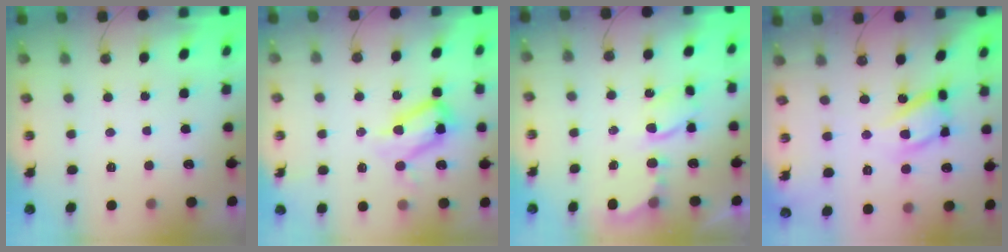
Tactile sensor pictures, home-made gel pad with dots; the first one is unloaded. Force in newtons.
{"total": 12.1, "press": 12.1, "slide": 1.2}
{"total": 6.4, "press": 6.4, "slide": 0.3}
{"total": 15.3, "press": 15.2, "slide": 1.9}